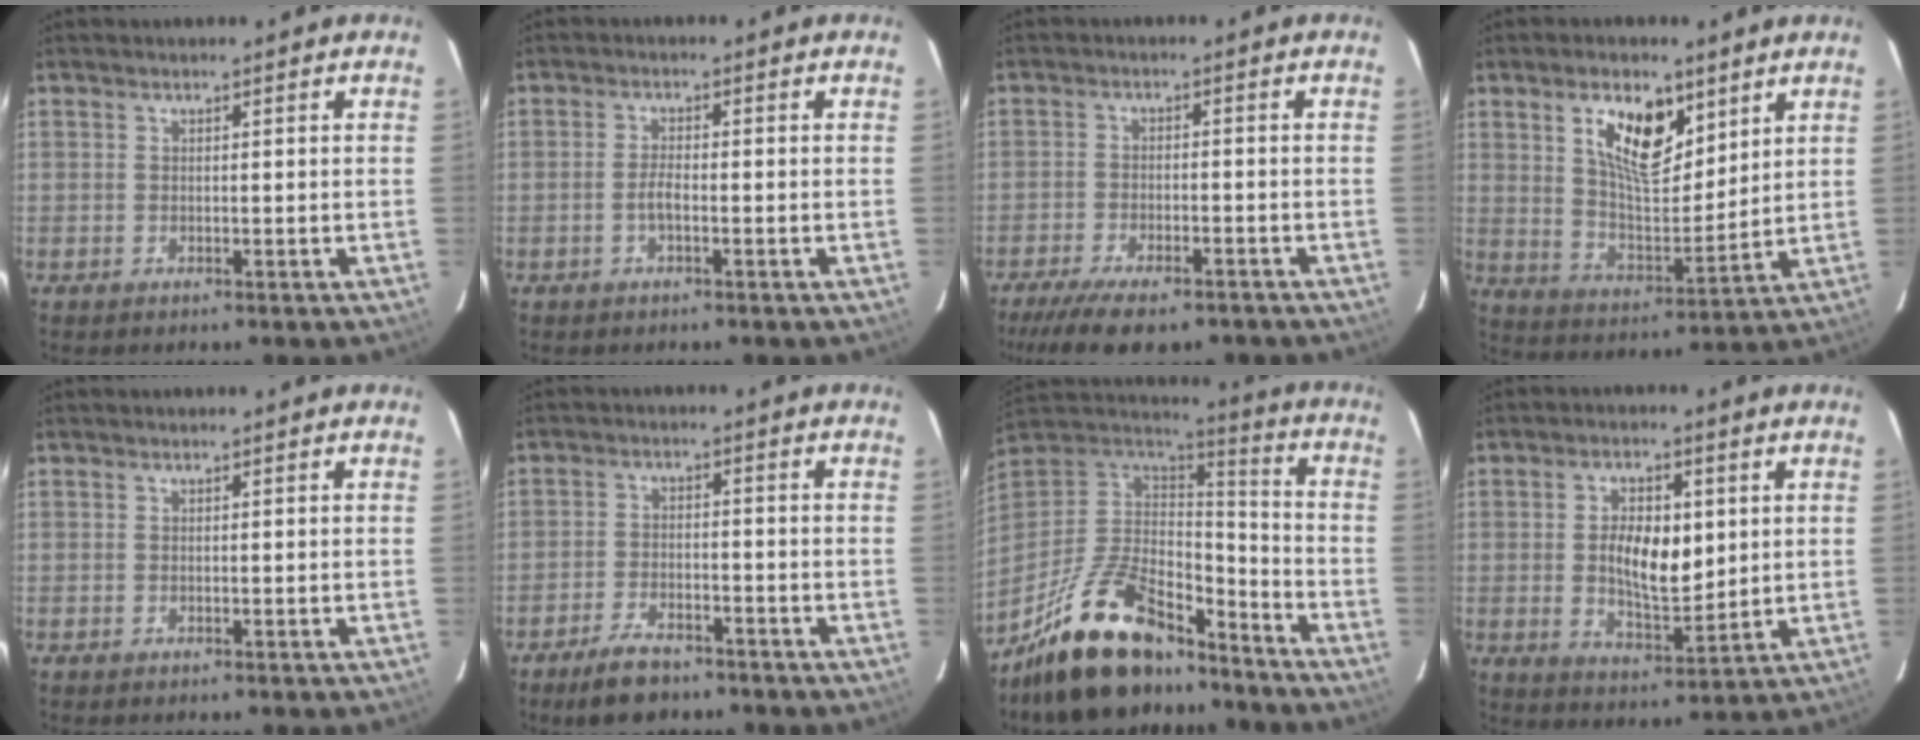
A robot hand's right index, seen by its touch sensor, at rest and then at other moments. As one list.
[{"total": 2.1, "force": [-0.9, 0.6, 1.8], "torque": [-0.039, 0.001, -0.018]}, {"total": 12.9, "force": [-10.0, 4.2, 6.9], "torque": [-0.155, -0.033, -0.159]}, {"total": 12.3, "force": [6.3, 5.6, 9.0], "torque": [-0.154, 0.004, 0.120]}, {"total": 0.0}, {"total": 7.3, "force": [-5.6, 3.0, 3.6], "torque": [-0.091, 0.002, -0.093]}, {"total": 23.8, "force": [-17.1, 9.9, 13.3], "torque": [-0.266, 0.000, -0.275]}, {"total": 9.5, "force": [1.2, 4.8, 8.2], "torque": [-0.144, 0.002, 0.028]}]